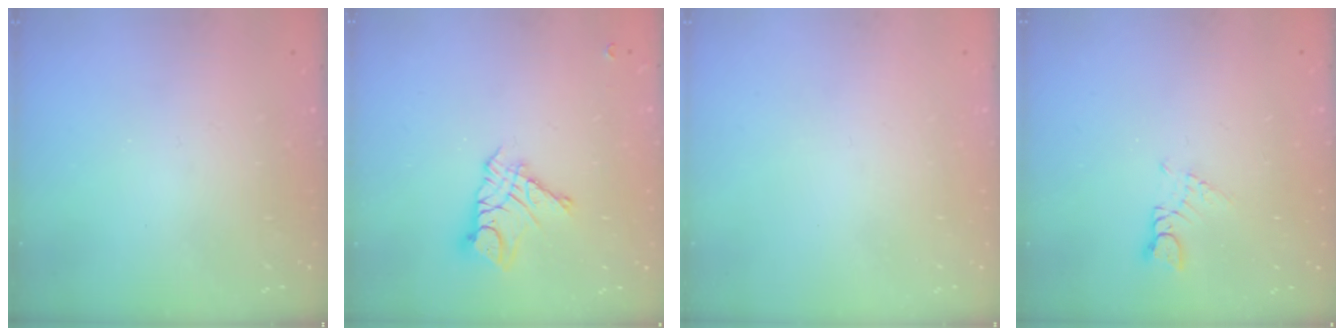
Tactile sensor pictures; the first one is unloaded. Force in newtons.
{"total": 10.0, "press": 10.0, "slide": 1.0}
{"total": 0.0}
{"total": 2.3, "press": 2.3, "slide": 0.3}